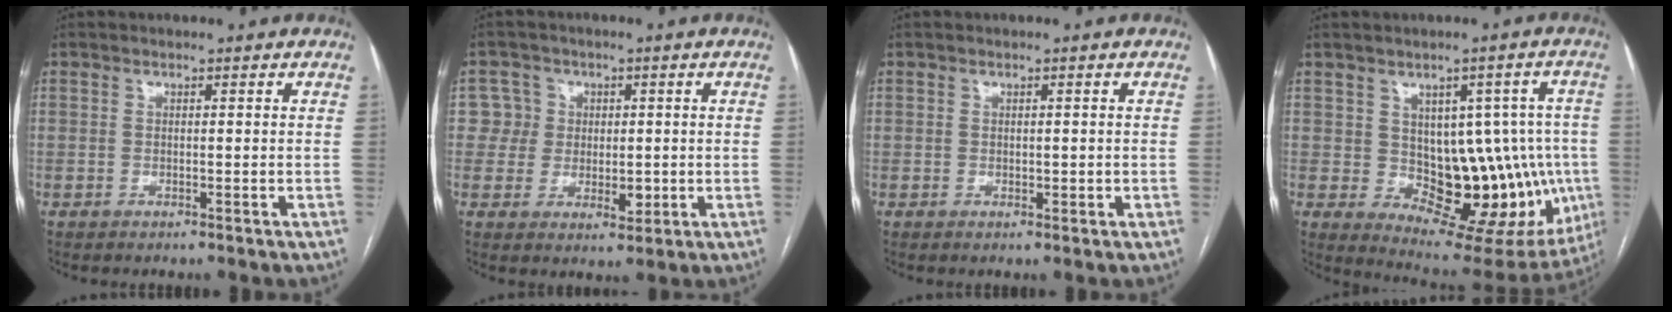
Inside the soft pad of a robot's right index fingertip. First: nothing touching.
{"total": 6.0, "force": [0.9, 5.9, 0.9], "torque": [-0.002, 0.012, 0.022]}
{"total": 1.3, "force": [0.0, 0.9, 0.9], "torque": [-0.015, 0.003, 0.005]}
{"total": 15.5, "force": [-0.8, 8.8, 12.7], "torque": [-0.138, 0.024, 0.016]}